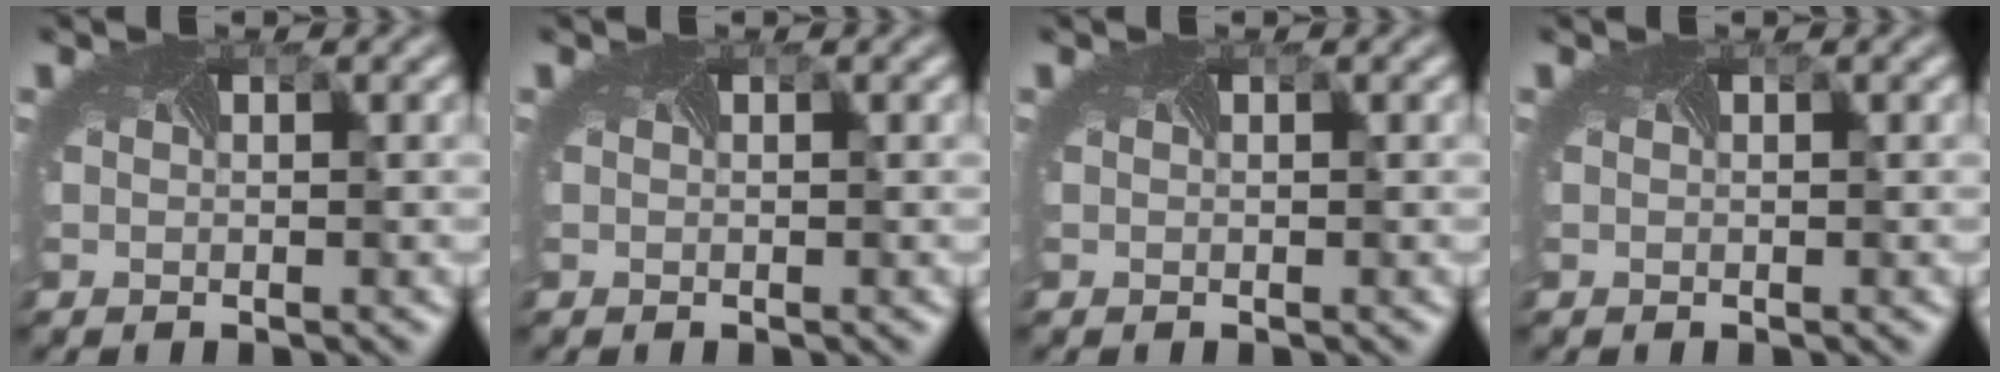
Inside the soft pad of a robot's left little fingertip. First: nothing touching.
{"total": 0.0}
{"total": 0.0}
{"total": 0.0}